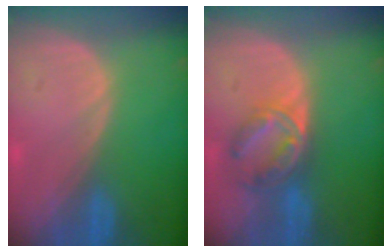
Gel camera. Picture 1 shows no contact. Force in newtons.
{"total": 6.8, "press": 6.0, "slide": 3.4}